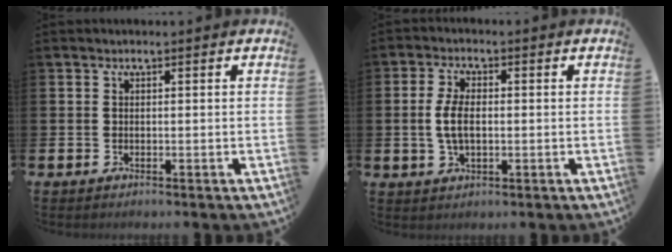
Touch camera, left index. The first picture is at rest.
{"total": 4.7, "force": [0.3, 2.4, 4.1], "torque": [-0.080, 0.005, 0.000]}